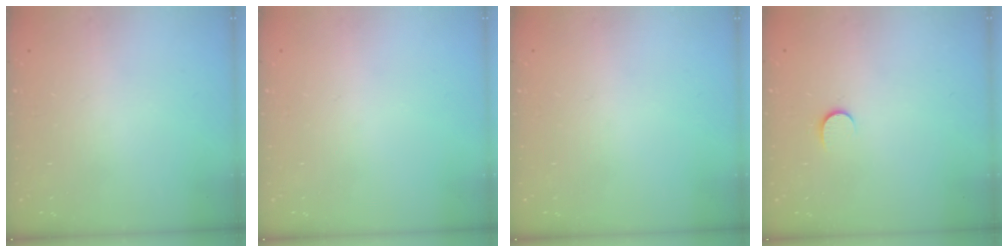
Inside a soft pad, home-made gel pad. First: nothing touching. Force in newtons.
{"total": 0.0}
{"total": 0.0}
{"total": 4.4, "press": 4.4, "slide": 0.5}